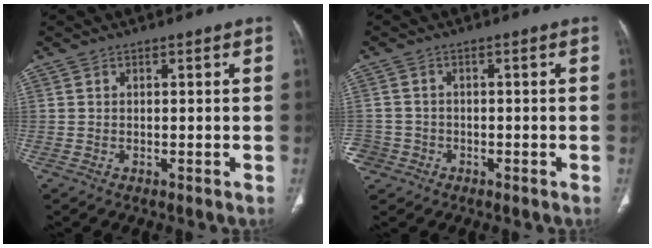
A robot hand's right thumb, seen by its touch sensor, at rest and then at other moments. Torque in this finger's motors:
{"motor_torque": [0.12, 0.07, -0.18, 0.07, 0.03]}